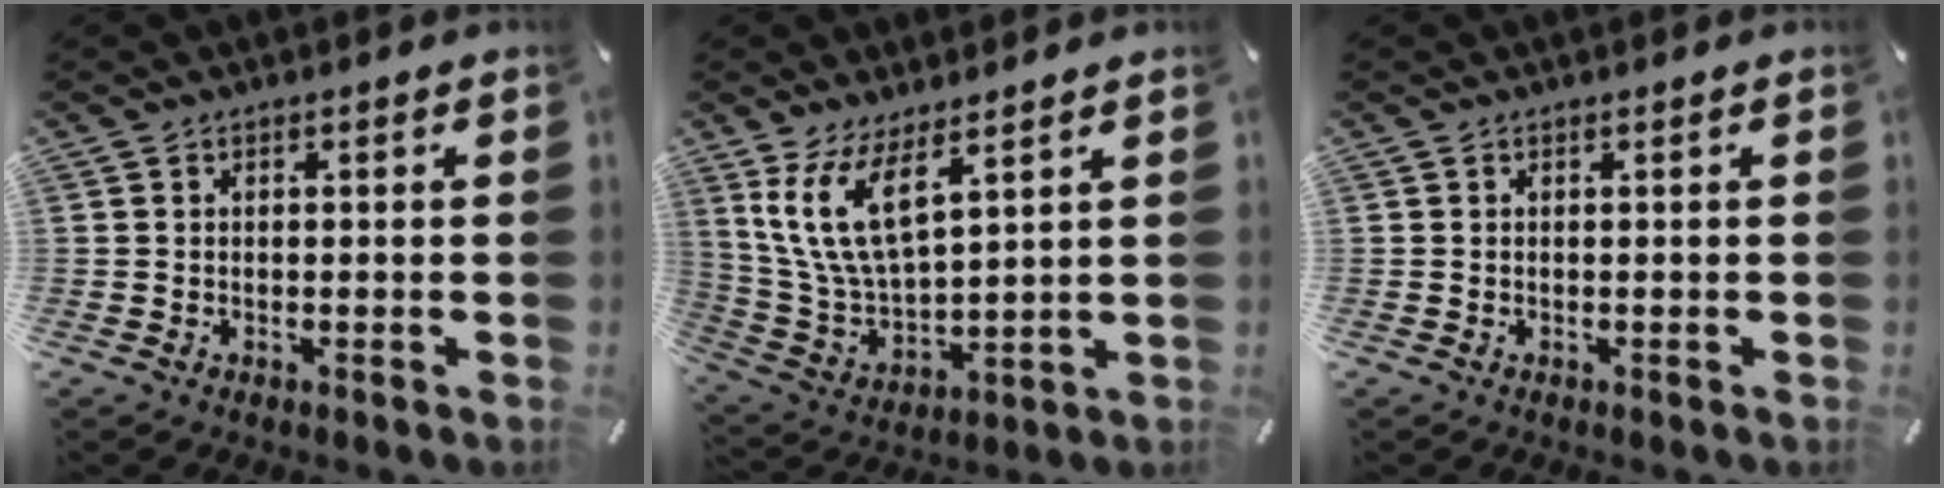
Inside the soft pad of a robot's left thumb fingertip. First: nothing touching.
{"total": 12.1, "force": [7.2, 4.9, 8.4], "torque": [-0.199, -0.026, 0.133]}
{"total": 0.0}